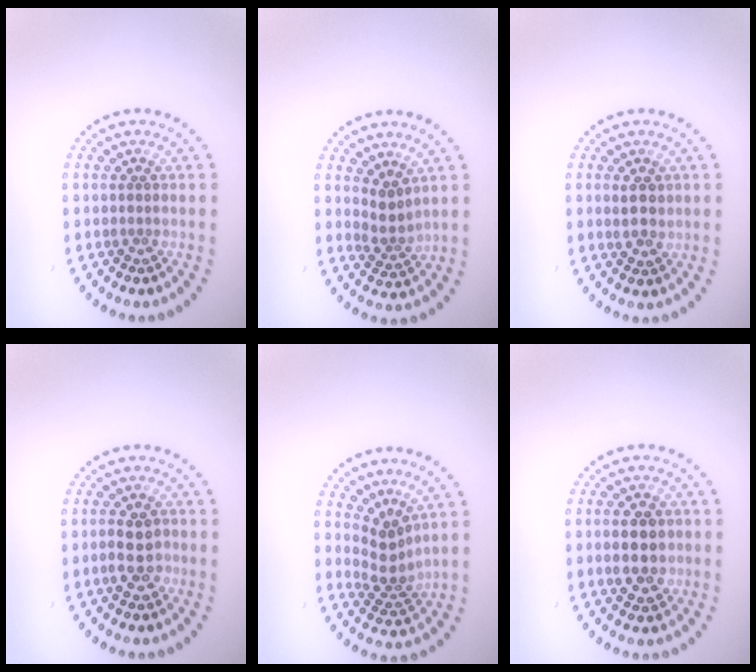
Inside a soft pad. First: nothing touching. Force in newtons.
{"total": 2.2, "press": 1.4, "slide": 1.6}
{"total": 2.1, "press": 2.0, "slide": 0.5}
{"total": 2.6, "press": 2.6, "slide": 0.2}
{"total": 2.8, "press": 1.9, "slide": 2.0}
{"total": 4.1, "press": 4.1, "slide": 0.1}